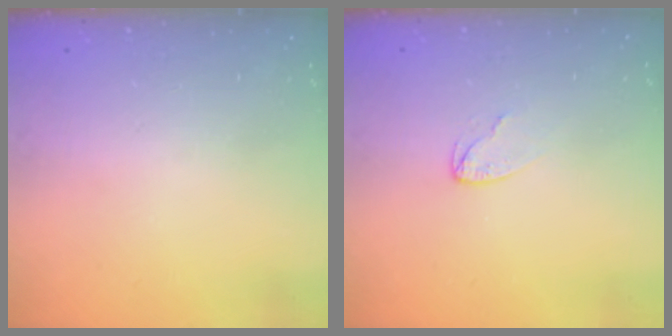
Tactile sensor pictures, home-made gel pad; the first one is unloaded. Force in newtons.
{"total": 3.0, "press": 3.0, "slide": 0.3}